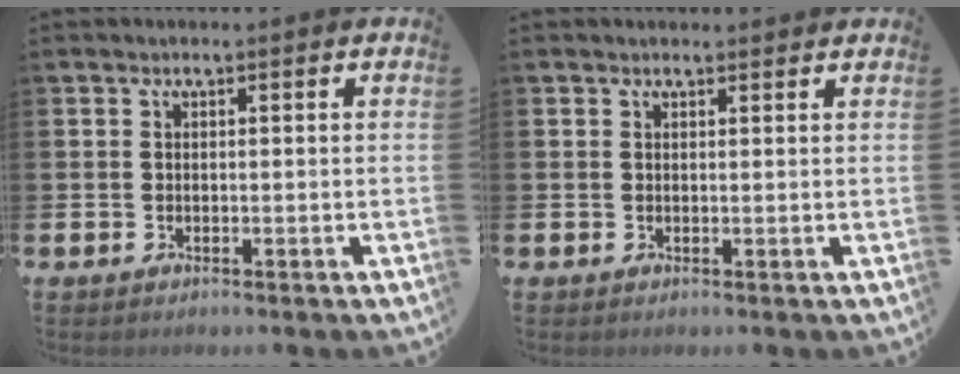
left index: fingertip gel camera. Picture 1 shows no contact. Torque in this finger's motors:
{"motor_torque": [0.70, -1.21, 0.06, -0.04]}